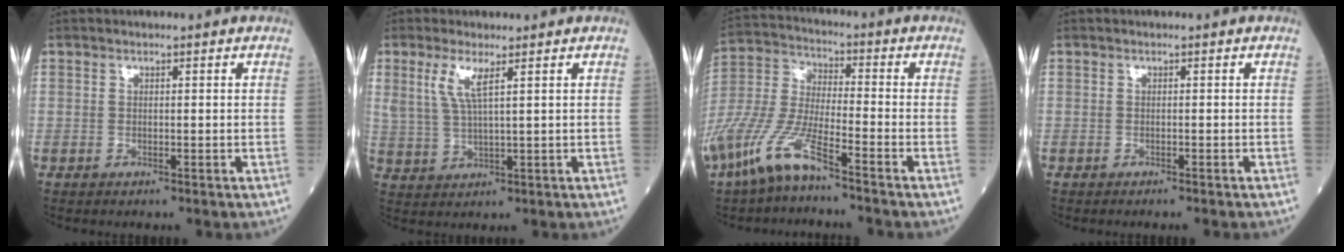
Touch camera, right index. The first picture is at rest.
{"total": 4.7, "force": [2.3, 0.5, 4.0], "torque": [-0.093, 0.000, 0.052]}
{"total": 12.2, "force": [-8.2, 1.8, 8.8], "torque": [-0.208, -0.017, -0.167]}
{"total": 2.8, "force": [-2.5, 0.0, 1.2], "torque": [-0.019, -0.003, -0.030]}